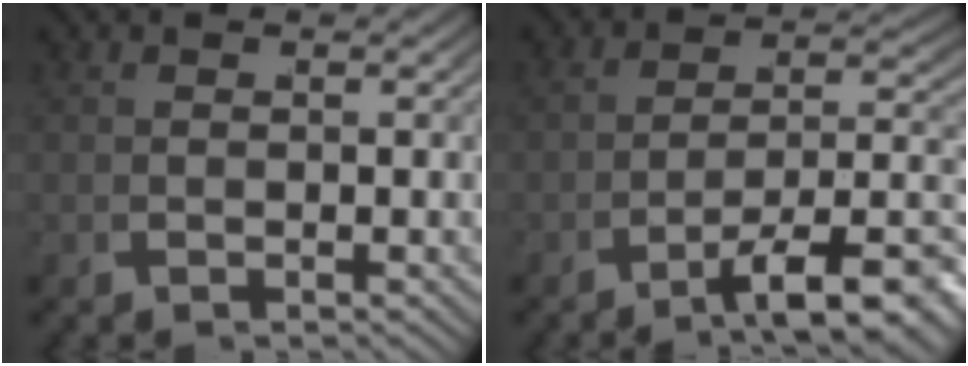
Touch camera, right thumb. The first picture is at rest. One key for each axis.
{"total": 8.0, "fx": -3.2, "fy": 3.8, "fz": 6.3, "tx": -0.088, "ty": -0.023, "tz": -0.034}